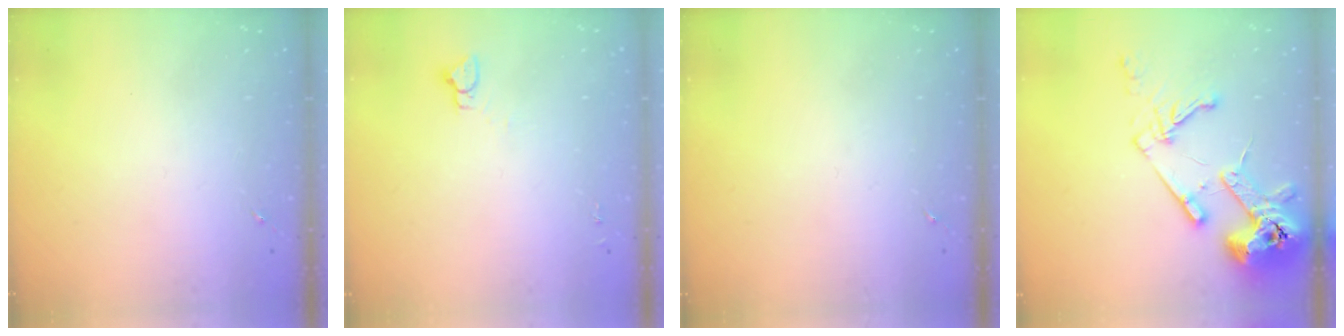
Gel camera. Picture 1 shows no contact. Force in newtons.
{"total": 3.3, "press": 3.3, "slide": 0.2}
{"total": 0.0}
{"total": 16.7, "press": 16.5, "slide": 2.2}